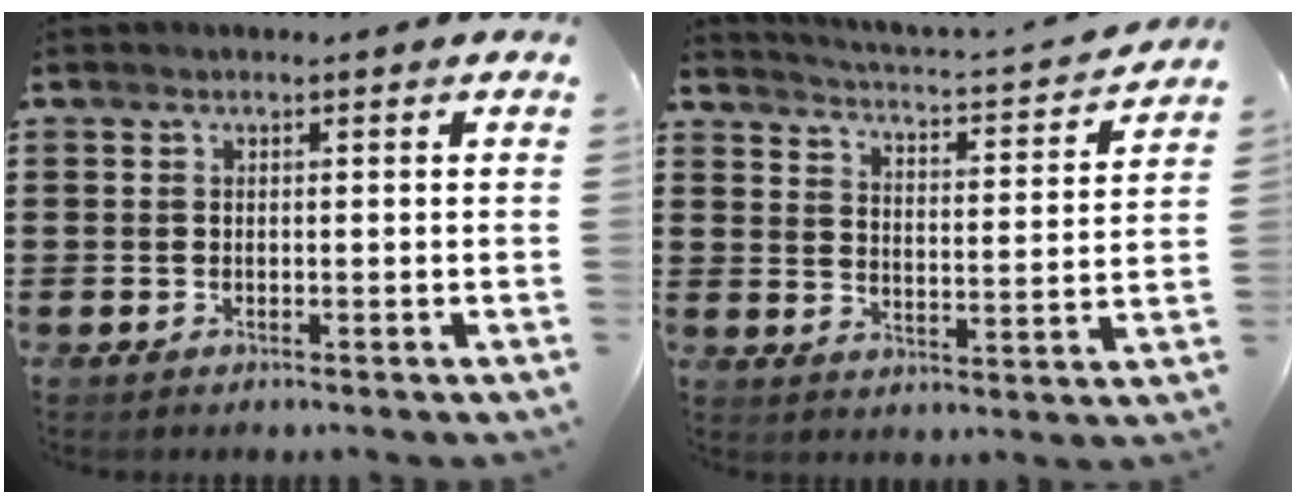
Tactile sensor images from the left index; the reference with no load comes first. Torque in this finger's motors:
{"motor_torque": [0.04, 0.09, -0.21, -0.03]}